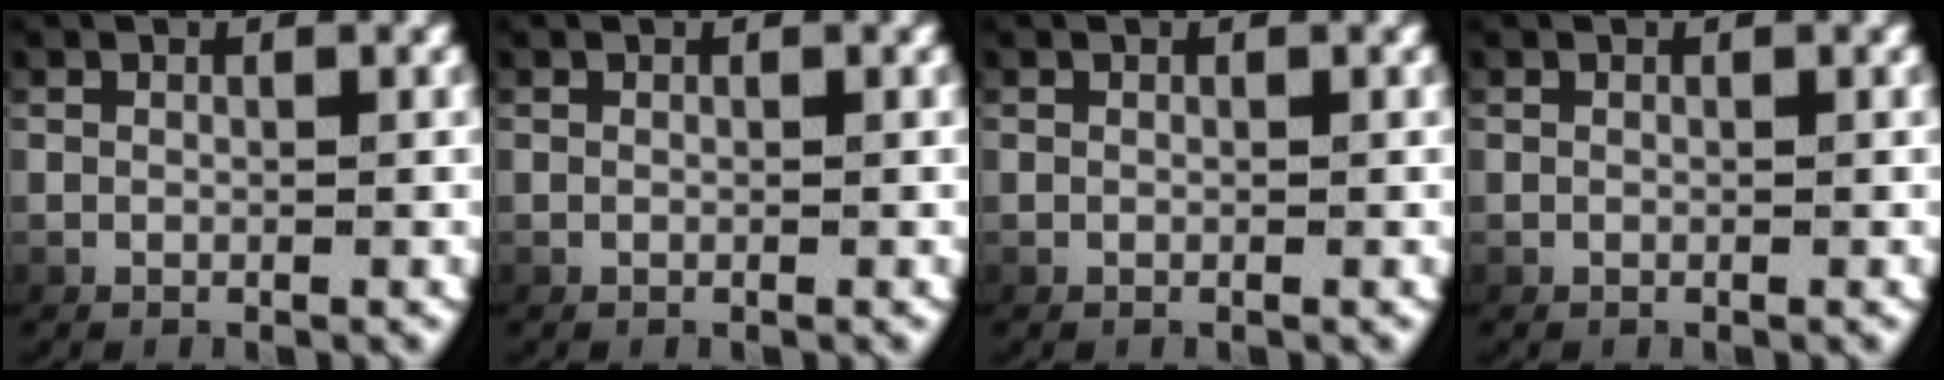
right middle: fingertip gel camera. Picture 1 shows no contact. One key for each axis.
{"total": 0.0}
{"total": 0.0}
{"total": 0.0}